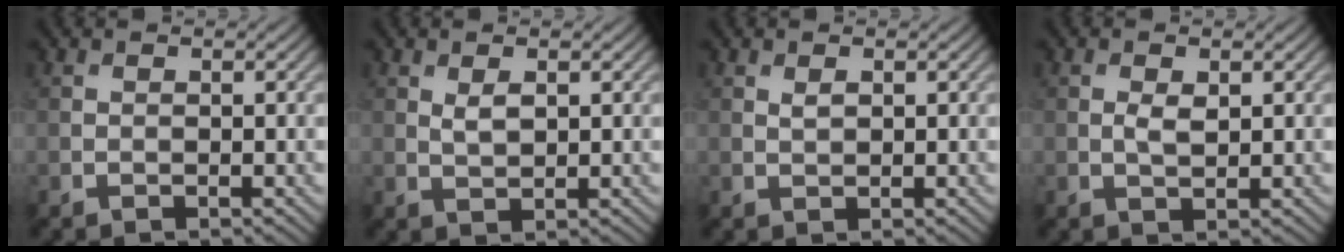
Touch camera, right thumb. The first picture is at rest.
{"total": 2.0, "force": [0.8, 0.9, 1.6], "torque": [-0.036, -0.004, 0.019]}
{"total": 1.0, "force": [0.5, 0.5, 0.7], "torque": [-0.018, -0.002, 0.011]}
{"total": 1.9, "force": [0.4, 0.9, 1.7], "torque": [-0.037, -0.003, 0.008]}